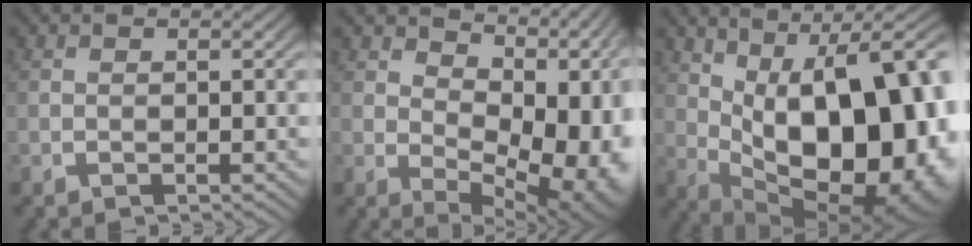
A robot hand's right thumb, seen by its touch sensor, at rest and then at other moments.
{"total": 11.7, "force": [2.0, 6.6, 9.5], "torque": [-0.133, -0.026, 0.051]}
{"total": 23.5, "force": [-0.6, 14.7, 18.4], "torque": [-0.288, -0.053, 0.029]}